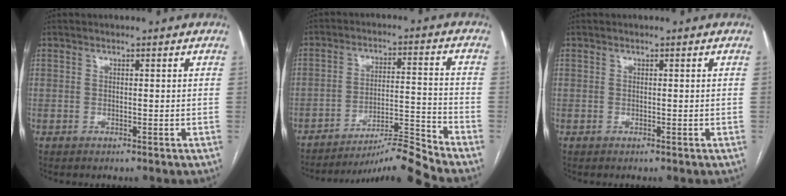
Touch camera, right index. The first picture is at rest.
{"total": 9.2, "force": [-8.4, -3.5, 1.1], "torque": [-0.012, 0.022, -0.146]}
{"total": 0.0}